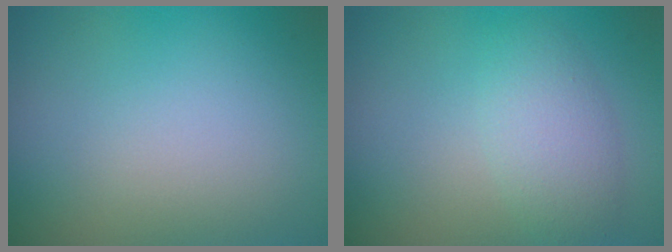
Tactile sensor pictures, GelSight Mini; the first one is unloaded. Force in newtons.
{"total": 3.1, "press": 3.1, "slide": 0.1}